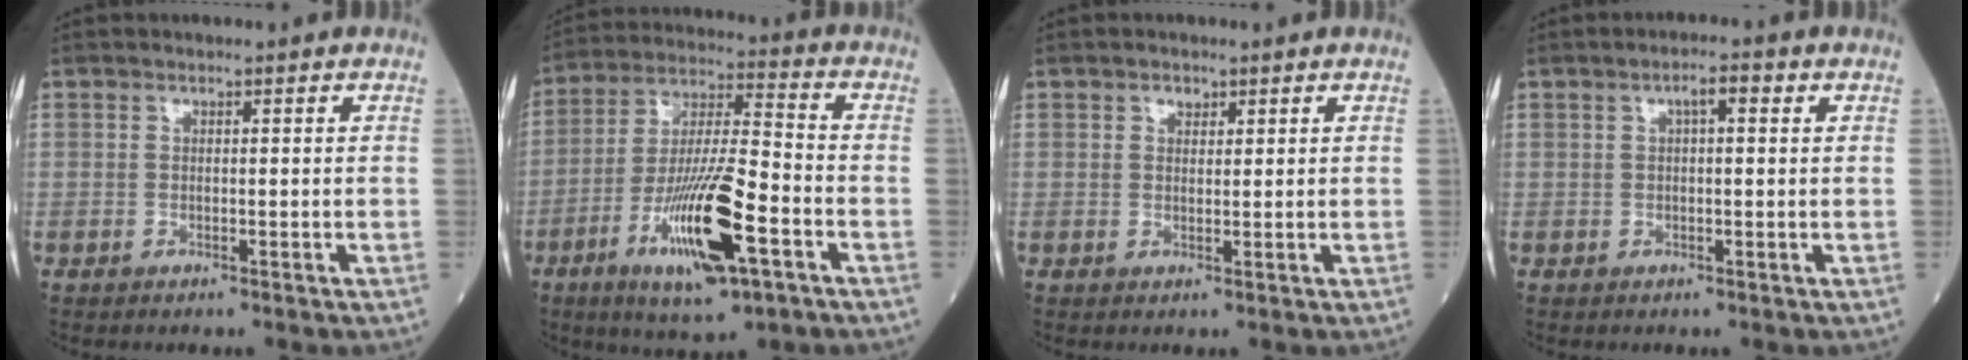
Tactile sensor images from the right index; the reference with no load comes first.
{"total": 16.2, "force": [-6.8, 2.5, 14.5], "torque": [-0.276, -0.014, -0.115]}
{"total": 1.4, "force": [0.8, 0.9, 0.6], "torque": [-0.007, 0.000, 0.012]}
{"total": 2.7, "force": [0.9, 0.7, 2.5], "torque": [-0.043, 0.012, 0.013]}